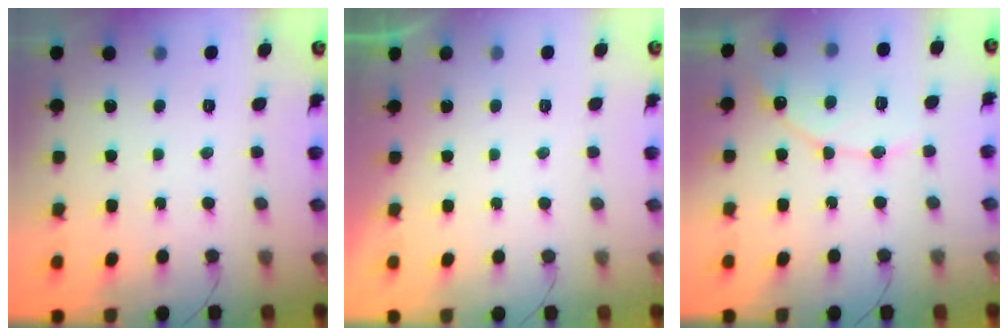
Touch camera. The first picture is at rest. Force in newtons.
{"total": 1.0, "press": 0.9, "slide": 0.3}
{"total": 10.7, "press": 10.6, "slide": 1.0}